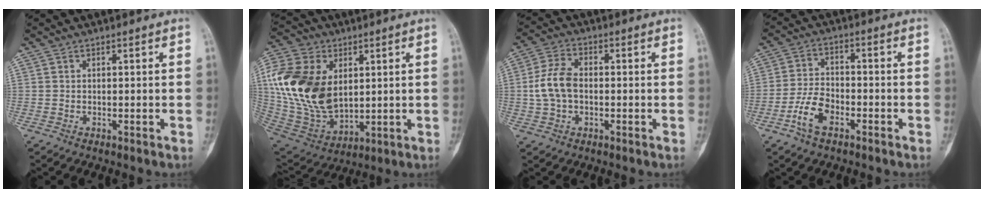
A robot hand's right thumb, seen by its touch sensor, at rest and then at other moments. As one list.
[{"total": 22.1, "force": [3.9, 14.6, 16.1], "torque": [-0.320, -0.018, 0.084]}, {"total": 7.7, "force": [-0.4, 5.0, 5.9], "torque": [-0.125, 0.019, -0.012]}, {"total": 7.0, "force": [-3.7, 3.8, 4.6], "torque": [-0.089, 0.022, -0.074]}]